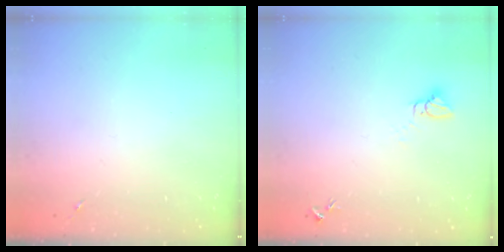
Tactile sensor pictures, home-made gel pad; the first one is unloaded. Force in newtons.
{"total": 2.8, "press": 2.8, "slide": 0.1}